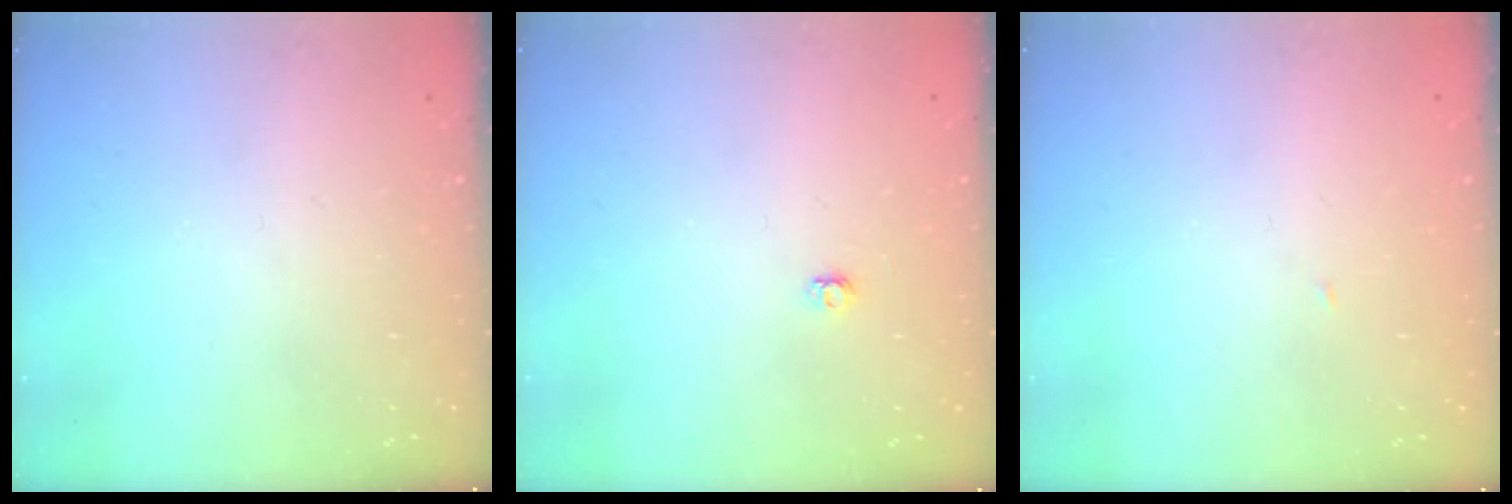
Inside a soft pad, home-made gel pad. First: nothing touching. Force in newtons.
{"total": 2.9, "press": 2.9, "slide": 0.3}
{"total": 1.4, "press": 1.4, "slide": 0.0}